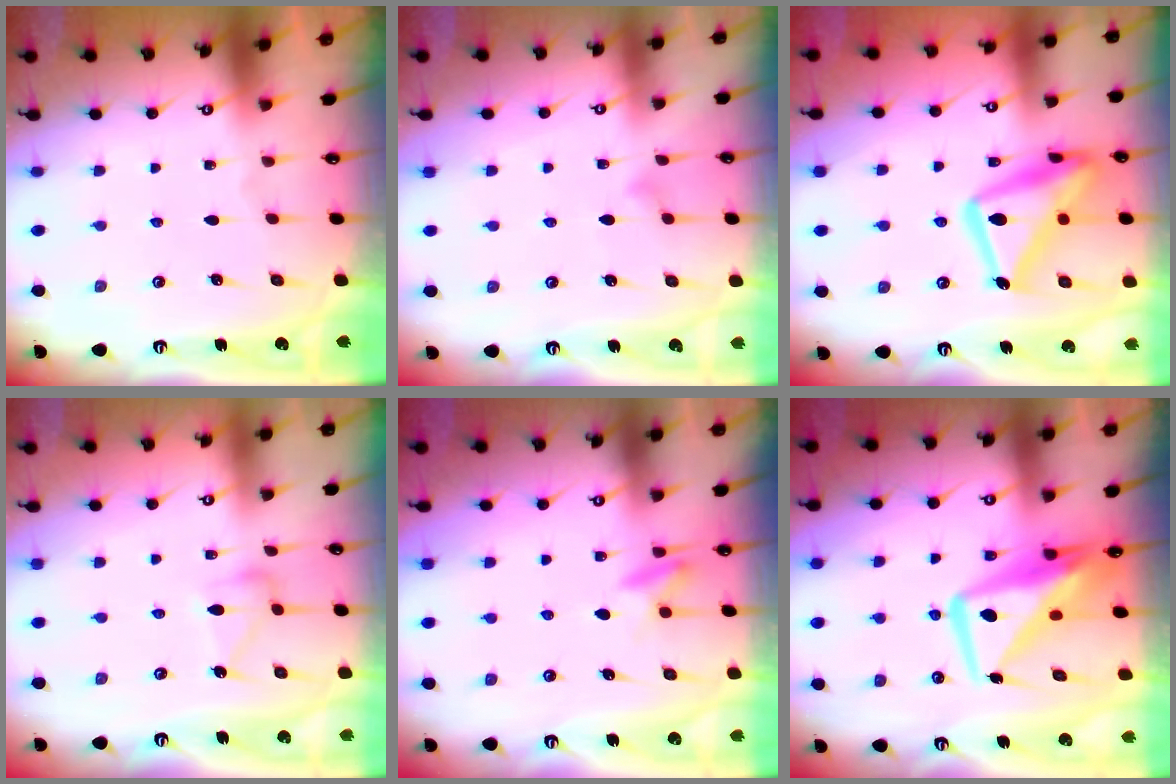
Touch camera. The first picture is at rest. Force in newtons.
{"total": 5.8, "press": 5.8, "slide": 0.3}
{"total": 19.6, "press": 19.6, "slide": 1.5}
{"total": 9.8, "press": 9.8, "slide": 0.2}
{"total": 8.7, "press": 8.4, "slide": 2.1}
{"total": 11.2, "press": 11.1, "slide": 1.7}